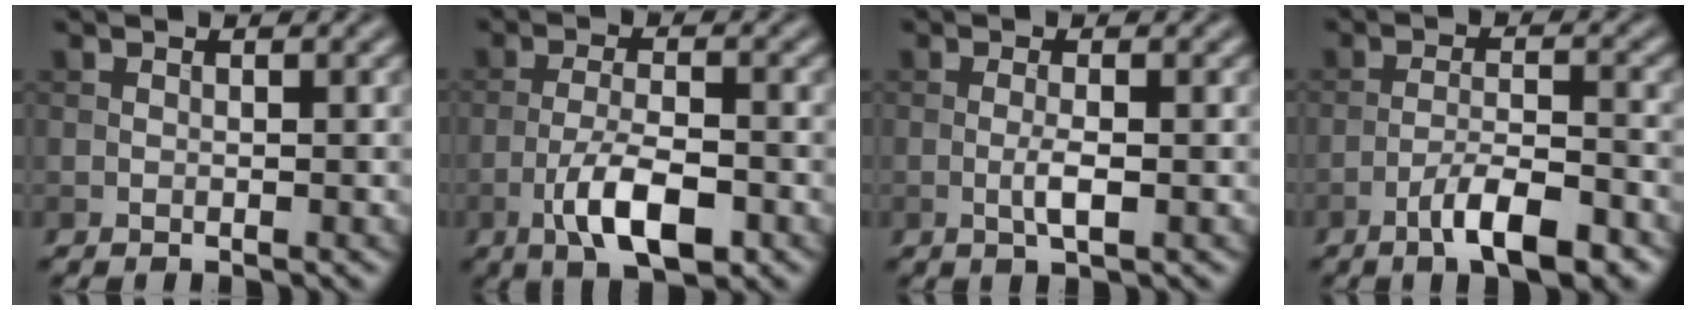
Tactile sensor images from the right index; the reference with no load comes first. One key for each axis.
{"total": 5.8, "fx": -2.7, "fy": 1.9, "fz": 4.7, "tx": -0.090, "ty": 0.001, "tz": -0.051}
{"total": 1.9, "fx": -0.4, "fy": 0.4, "fz": 1.8, "tx": -0.038, "ty": -0.002, "tz": -0.011}
{"total": 5.9, "fx": -3.7, "fy": 1.4, "fz": 4.4, "tx": -0.075, "ty": 0.005, "tz": -0.062}